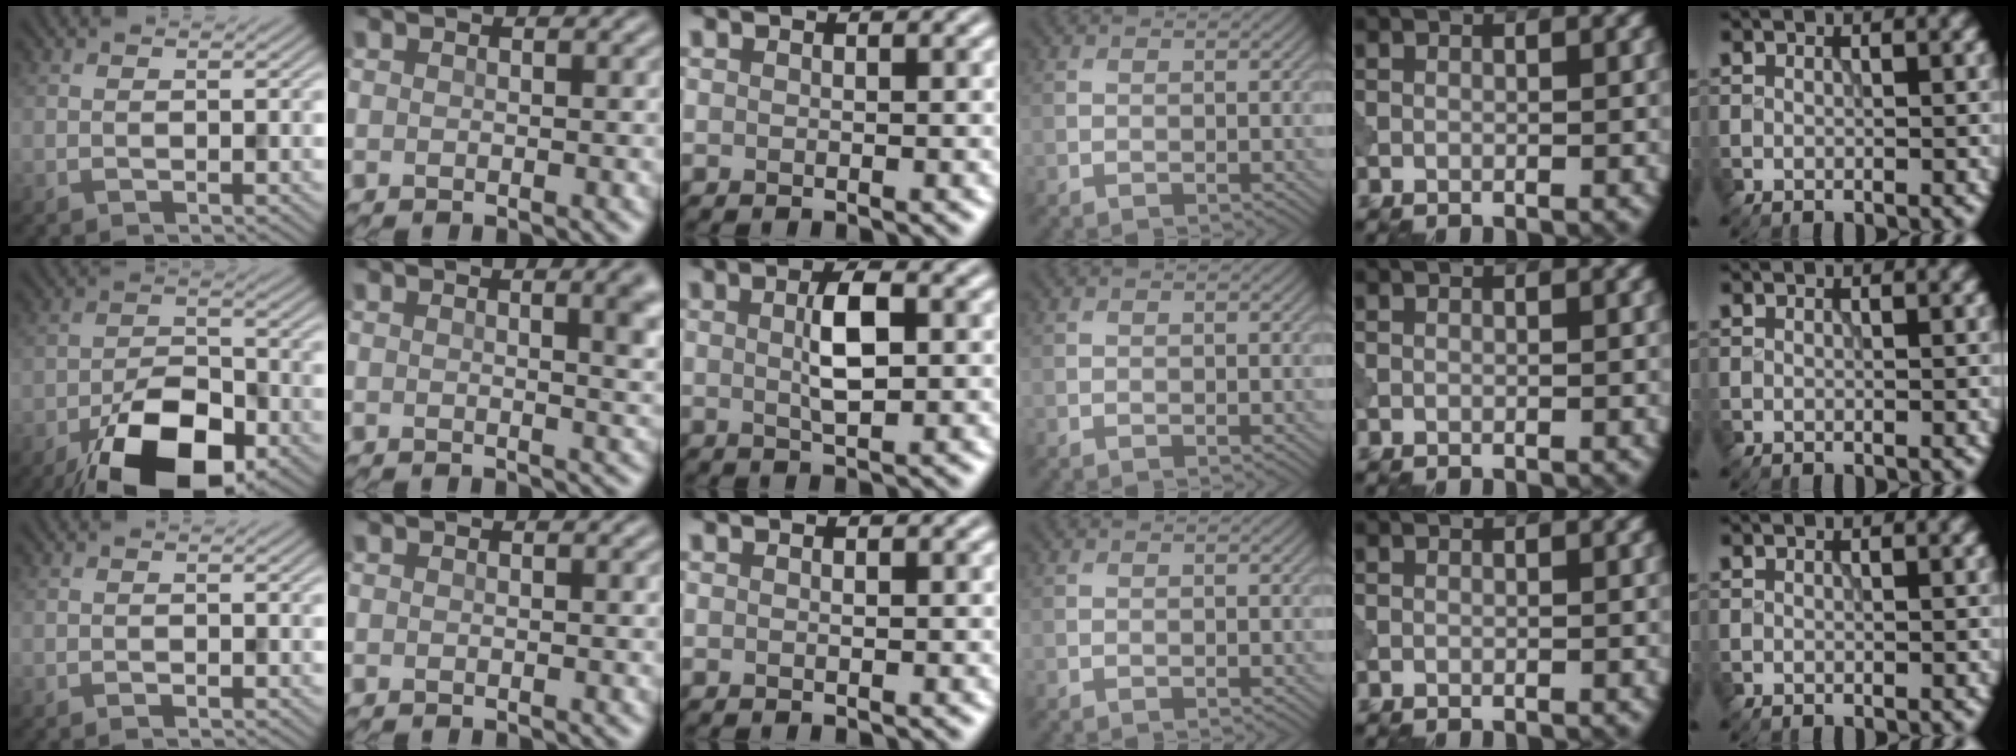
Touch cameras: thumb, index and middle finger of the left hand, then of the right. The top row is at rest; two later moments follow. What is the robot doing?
{"motion": "shake", "object": "bell"}